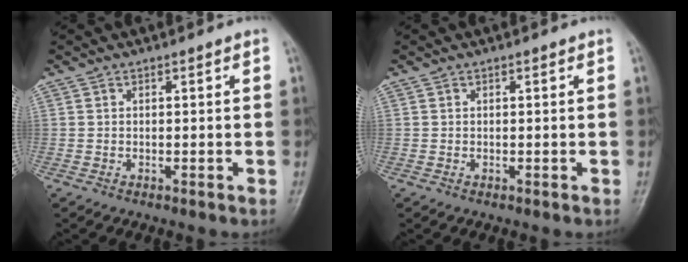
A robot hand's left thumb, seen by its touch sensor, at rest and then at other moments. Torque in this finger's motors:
{"motor_torque": [0.00, 0.00, -0.01, 0.02, 0.00]}